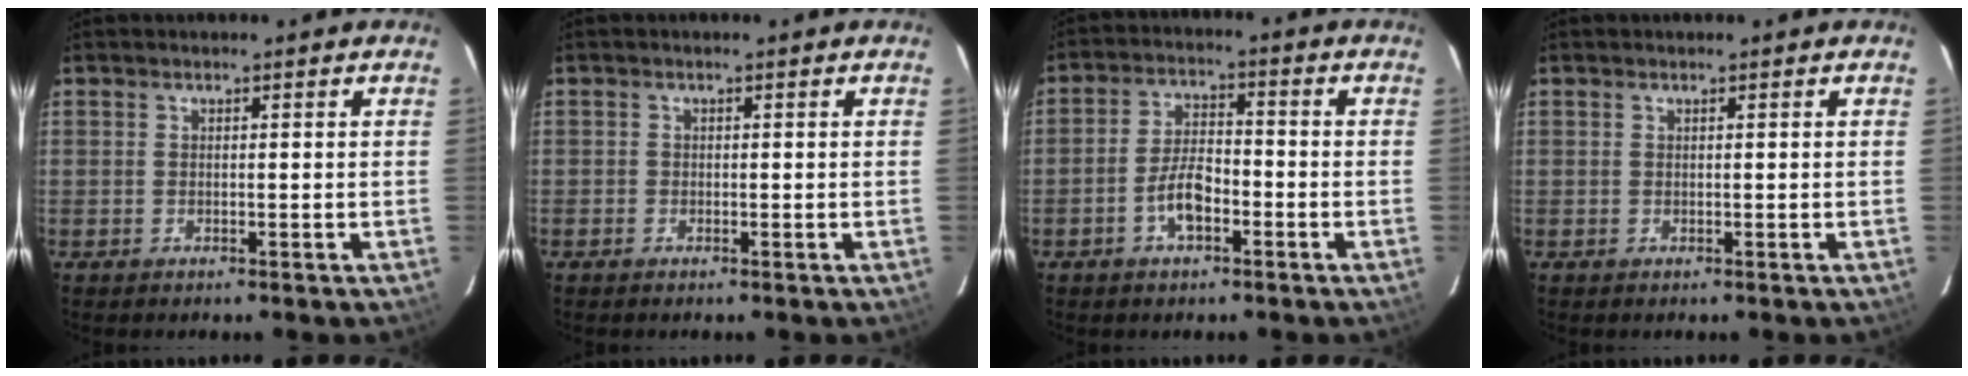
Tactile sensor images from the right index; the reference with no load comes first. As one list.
[{"total": 0.6, "force": [-0.4, 0.5, -0.1], "torque": [0.000, 0.000, -0.008]}, {"total": 6.3, "force": [-2.9, 2.7, 4.9], "torque": [-0.103, 0.010, -0.050]}, {"total": 0.0}]